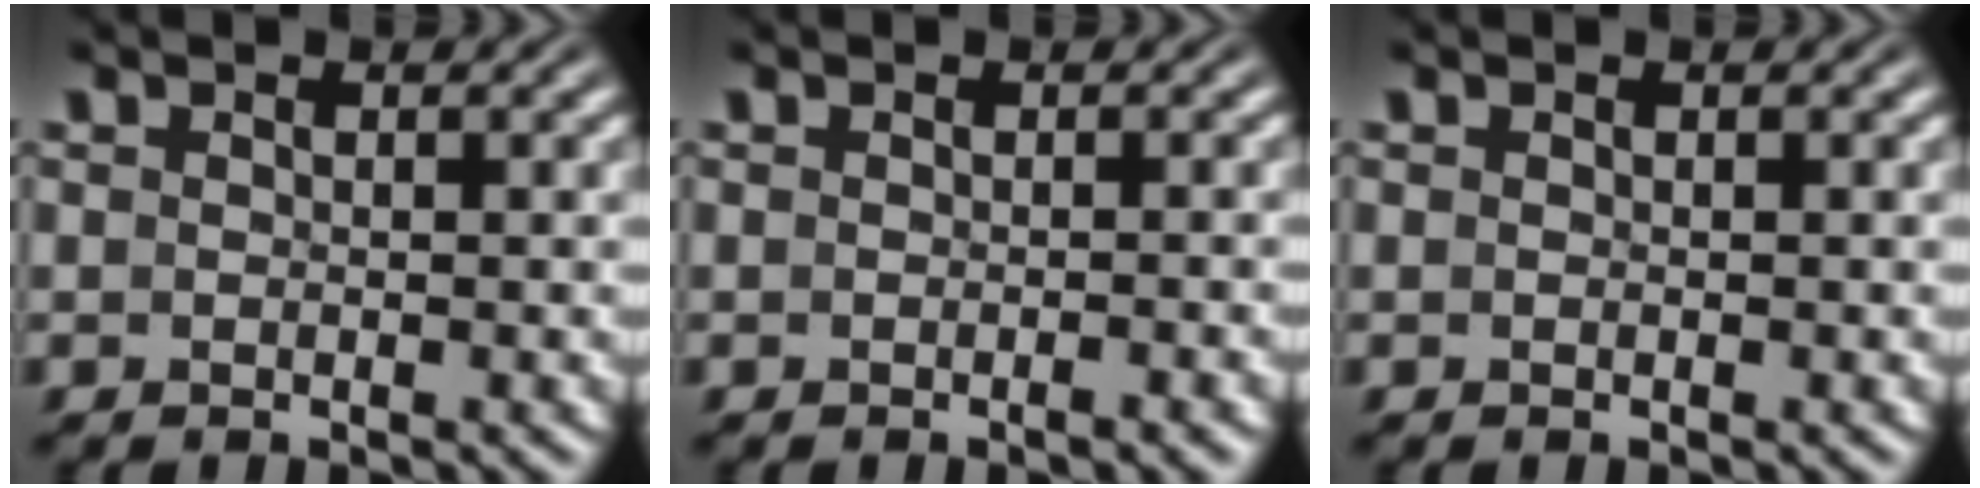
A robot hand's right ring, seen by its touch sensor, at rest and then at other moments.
{"total": 0.7, "force": [-0.6, -0.1, 0.3], "torque": [-0.006, 0.006, -0.011]}
{"total": 0.0}